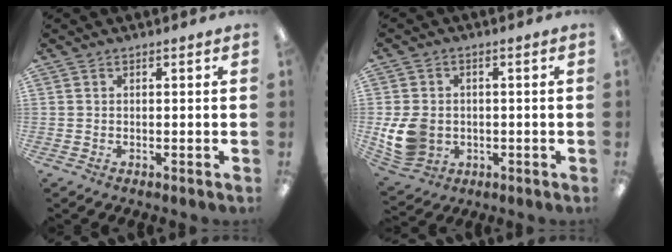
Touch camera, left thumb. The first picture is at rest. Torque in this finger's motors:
{"motor_torque": [0.07, 0.47, 0.11, -0.10, 0.06]}